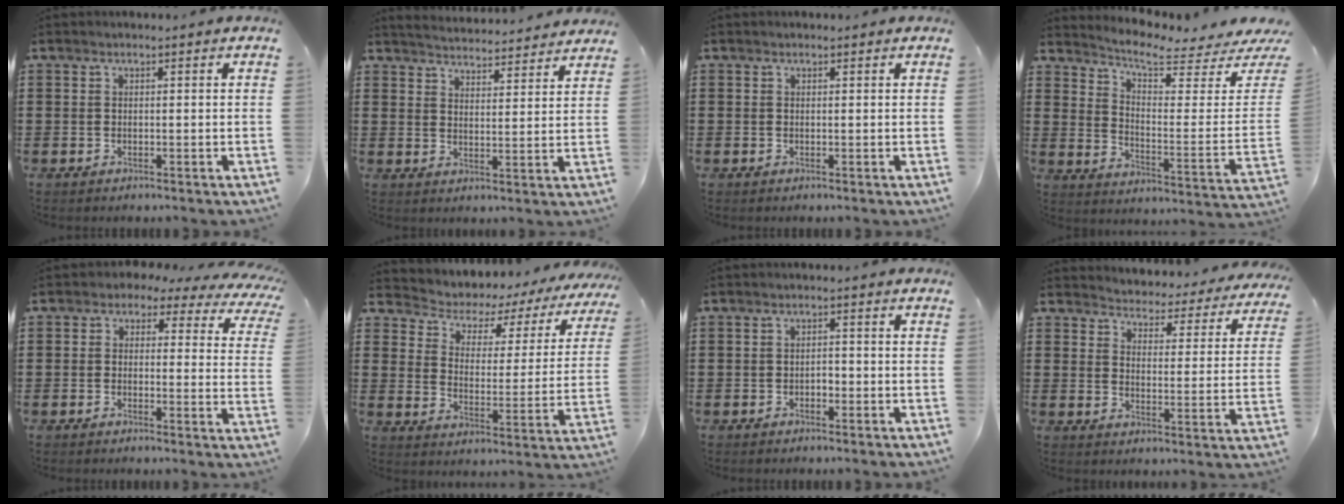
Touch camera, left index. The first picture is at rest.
{"total": 4.1, "force": [4.1, -0.4, -0.1], "torque": [-0.017, -0.031, 0.070]}
{"total": 0.5, "force": [0.3, 0.4, 0.0], "torque": [-0.002, 0.003, 0.005]}
{"total": 5.0, "force": [4.3, 0.8, 2.4], "torque": [-0.066, -0.043, 0.066]}
{"total": 2.5, "force": [1.4, 1.6, 1.3], "torque": [-0.037, -0.010, 0.019]}
{"total": 3.7, "force": [3.2, 1.7, 0.9], "torque": [-0.043, -0.030, 0.044]}
{"total": 1.3, "force": [-0.4, 0.7, 1.0], "torque": [-0.021, 0.001, -0.009]}
{"total": 3.6, "force": [3.6, 0.2, -0.2], "torque": [-0.014, -0.039, 0.055]}